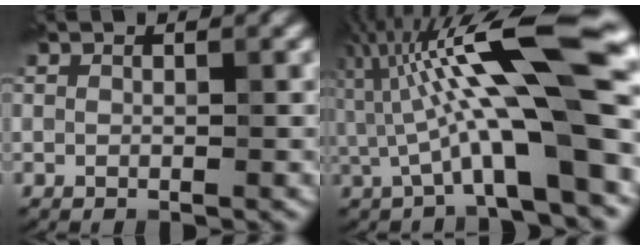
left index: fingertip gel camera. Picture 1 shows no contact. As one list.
[{"total": 13.7, "force": [1.1, 3.0, 13.4], "torque": [-0.211, 0.034, 0.013]}]